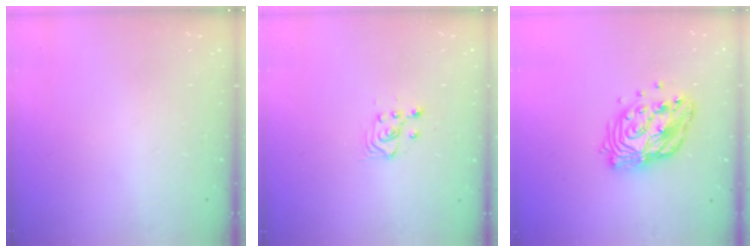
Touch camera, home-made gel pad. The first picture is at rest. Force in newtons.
{"total": 3.6, "press": 3.3, "slide": 1.4}
{"total": 14.7, "press": 14.6, "slide": 1.2}